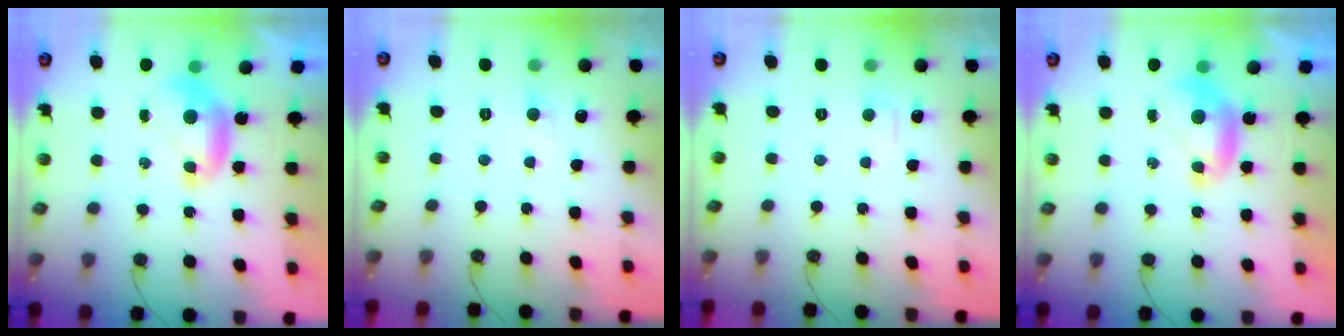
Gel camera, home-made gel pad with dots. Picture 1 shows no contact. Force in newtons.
{"total": 0.8, "press": 0.0, "slide": 0.8}
{"total": 1.4, "press": 1.3, "slide": 0.7}
{"total": 0.0}